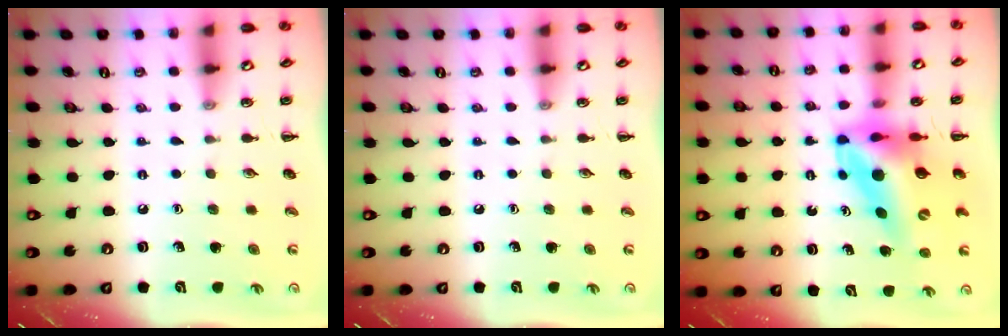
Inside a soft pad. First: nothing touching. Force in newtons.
{"total": 0.0}
{"total": 12.3, "press": 11.8, "slide": 3.6}